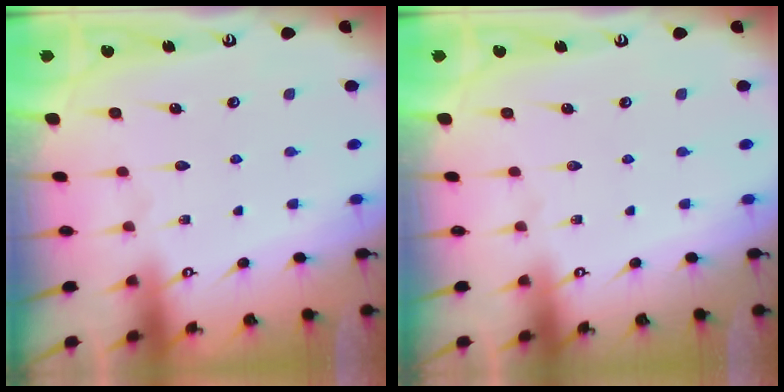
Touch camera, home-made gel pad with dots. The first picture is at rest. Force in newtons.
{"total": 0.0}